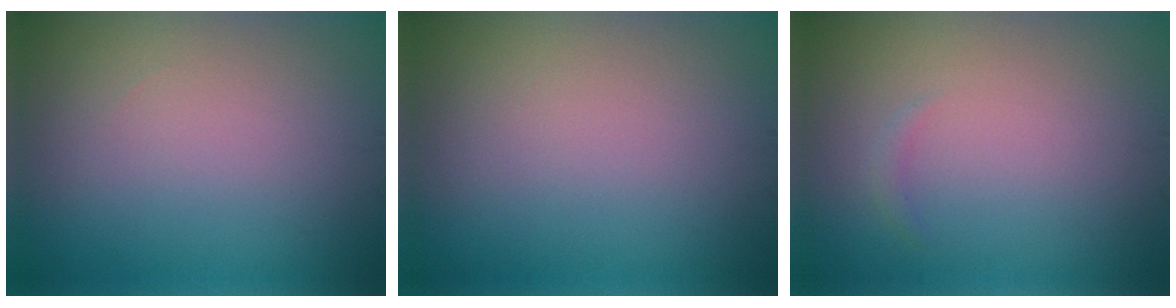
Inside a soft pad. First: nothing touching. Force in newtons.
{"total": 0.0}
{"total": 0.5, "press": 0.5, "slide": 0.0}